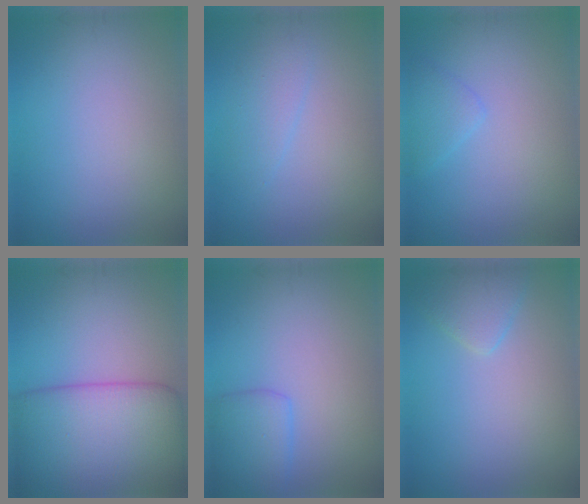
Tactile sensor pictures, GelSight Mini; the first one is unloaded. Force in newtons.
{"total": 1.6, "press": 1.6, "slide": 0.1}
{"total": 1.6, "press": 1.6, "slide": 0.1}
{"total": 10.4, "press": 10.4, "slide": 0.7}
{"total": 2.7, "press": 2.7, "slide": 0.0}
{"total": 2.2, "press": 2.2, "slide": 0.2}